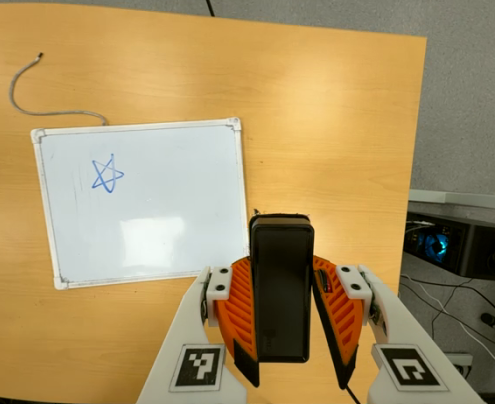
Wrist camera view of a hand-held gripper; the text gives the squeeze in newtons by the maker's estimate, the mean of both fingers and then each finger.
{"total": 6.2, "left": 4.9, "right": 7.5}